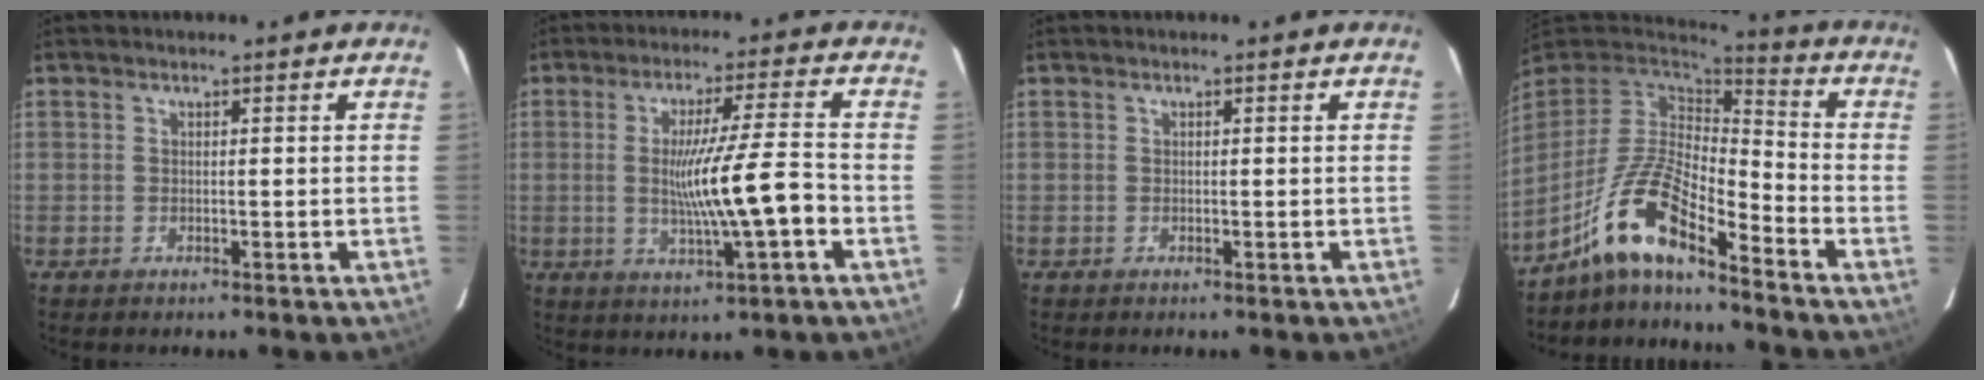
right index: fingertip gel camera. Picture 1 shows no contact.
{"total": 11.6, "force": [-1.9, -0.2, 11.4], "torque": [-0.201, -0.003, -0.031]}
{"total": 0.0}
{"total": 12.0, "force": [-8.5, 2.3, 8.2], "torque": [-0.169, 0.019, -0.158]}